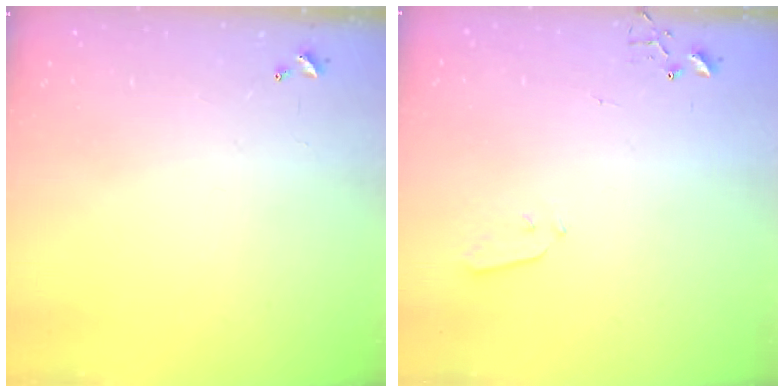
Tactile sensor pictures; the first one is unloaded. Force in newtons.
{"total": 3.6, "press": 3.6, "slide": 0.6}